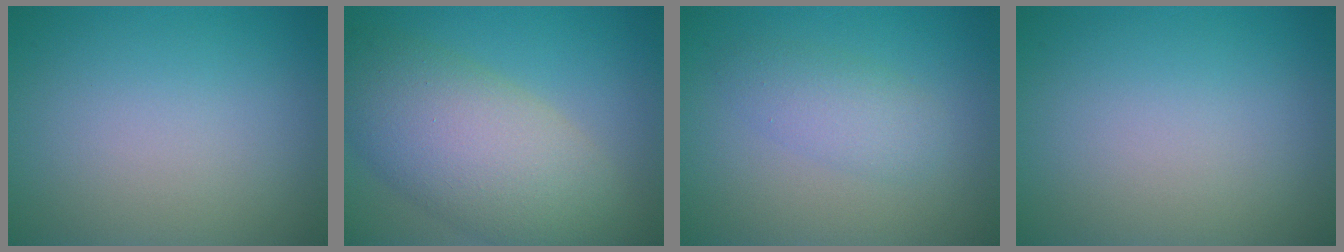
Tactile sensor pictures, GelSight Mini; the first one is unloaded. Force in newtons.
{"total": 9.1, "press": 9.1, "slide": 0.3}
{"total": 2.6, "press": 2.6, "slide": 0.1}
{"total": 0.0}